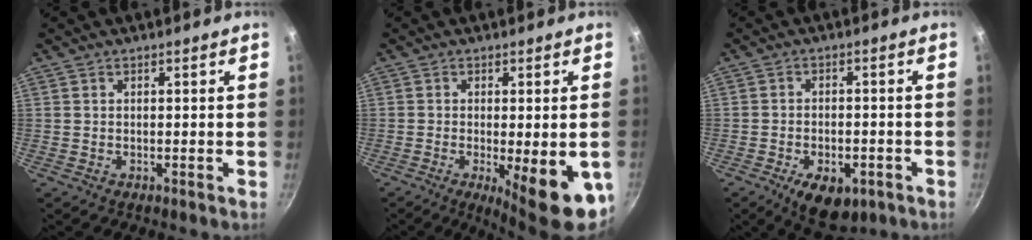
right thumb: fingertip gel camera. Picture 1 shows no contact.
{"total": 12.6, "force": [-3.8, 3.4, 11.6], "torque": [-0.137, -0.010, -0.041]}
{"total": 9.5, "force": [-4.4, 5.1, 6.6], "torque": [-0.082, 0.013, -0.053]}